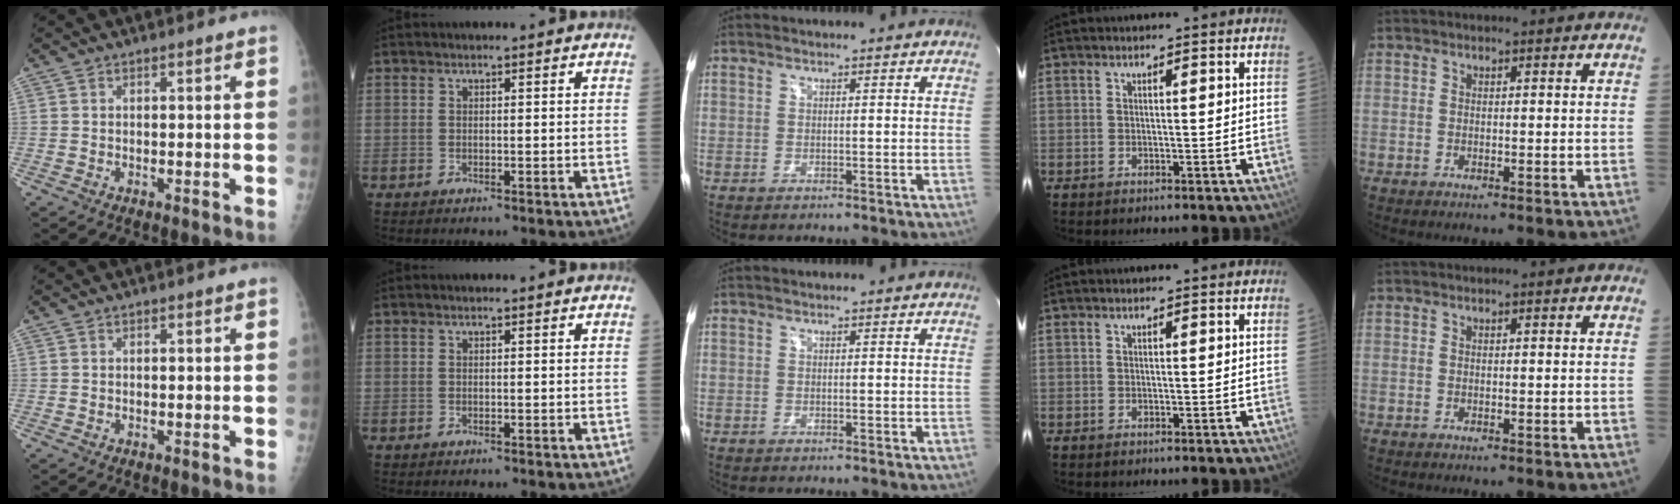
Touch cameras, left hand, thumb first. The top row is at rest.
{}